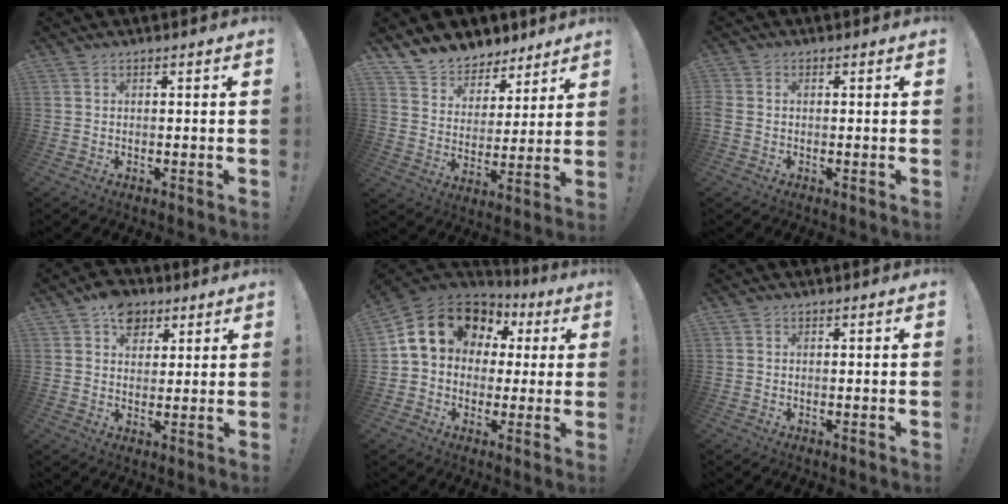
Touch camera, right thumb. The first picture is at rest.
{"total": 9.2, "force": [7.6, 5.2, 0.6], "torque": [-0.020, -0.068, 0.146]}
{"total": 1.1, "force": [-0.2, 0.9, 0.7], "torque": [-0.017, 0.003, -0.003]}
{"total": 8.8, "force": [4.7, 6.5, 3.7], "torque": [-0.044, -0.022, 0.090]}
{"total": 16.3, "force": [5.6, 12.5, 8.7], "torque": [-0.134, -0.014, 0.117]}
{"total": 0.0}